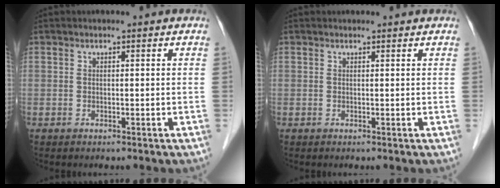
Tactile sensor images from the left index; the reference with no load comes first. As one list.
[{"total": 1.5, "force": [1.4, 0.2, 0.3], "torque": [-0.009, 0.013, 0.018]}]